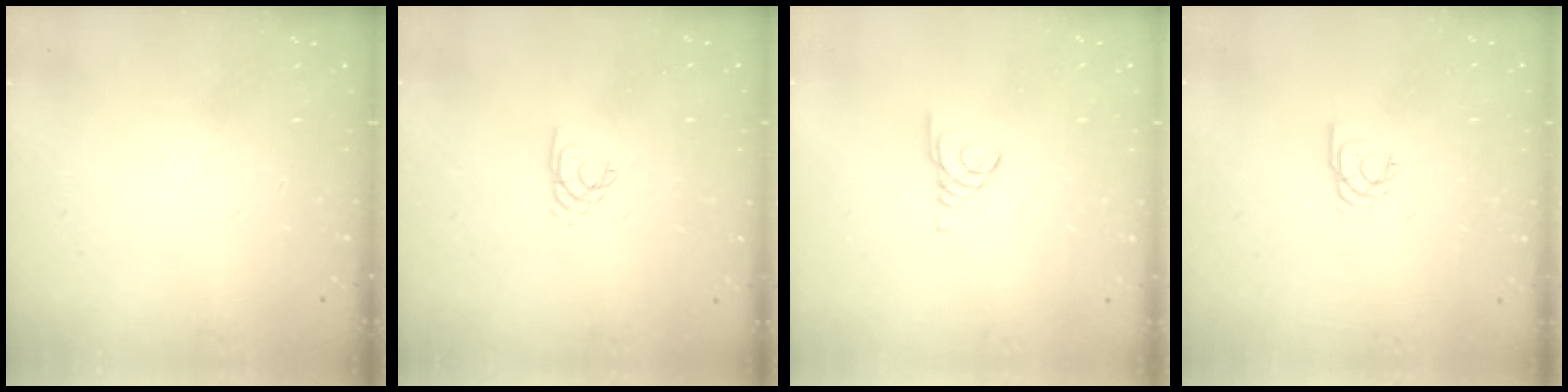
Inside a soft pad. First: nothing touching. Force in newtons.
{"total": 2.1, "press": 2.1, "slide": 0.3}
{"total": 1.3, "press": 1.3, "slide": 0.1}
{"total": 2.8, "press": 2.7, "slide": 0.3}